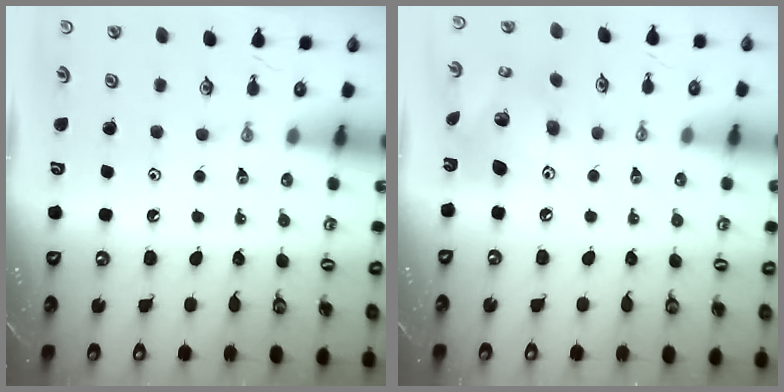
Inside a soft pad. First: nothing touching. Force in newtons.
{"total": 13.6, "press": 13.6, "slide": 1.2}